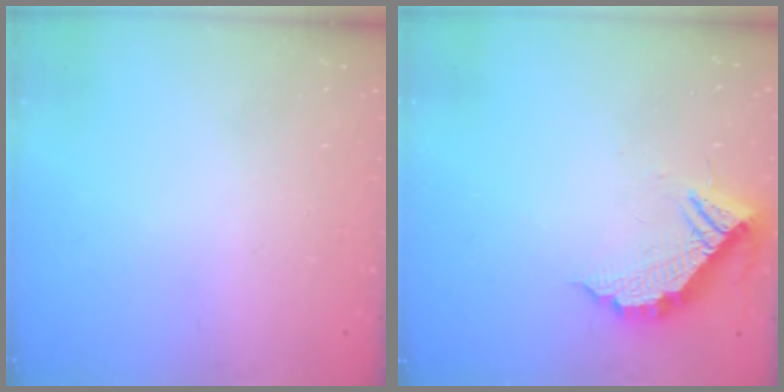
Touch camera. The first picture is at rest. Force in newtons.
{"total": 12.0, "press": 12.0, "slide": 0.8}